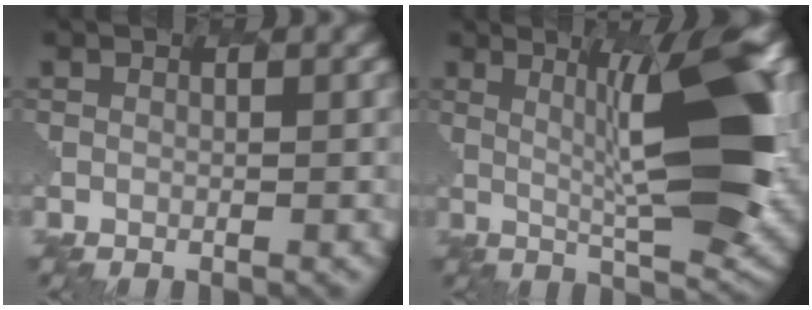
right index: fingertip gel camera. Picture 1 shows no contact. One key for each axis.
{"total": 7.0, "fx": 2.0, "fy": 0.4, "fz": 6.6, "tx": -0.125, "ty": 0.006, "tz": 0.021}